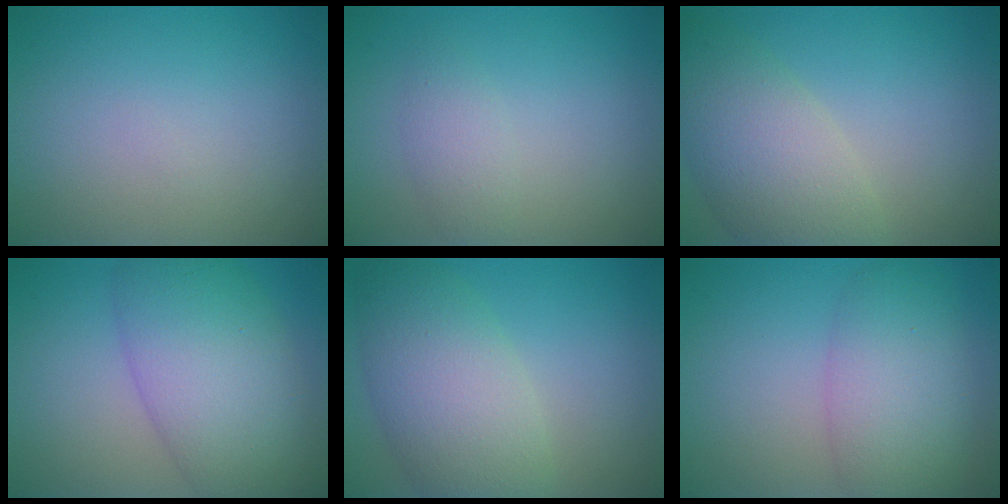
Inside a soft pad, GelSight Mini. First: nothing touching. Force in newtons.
{"total": 1.8, "press": 1.8, "slide": 0.1}
{"total": 6.5, "press": 6.4, "slide": 0.4}
{"total": 8.9, "press": 8.9, "slide": 0.3}
{"total": 7.0, "press": 7.0, "slide": 0.6}
{"total": 5.7, "press": 5.7, "slide": 0.5}